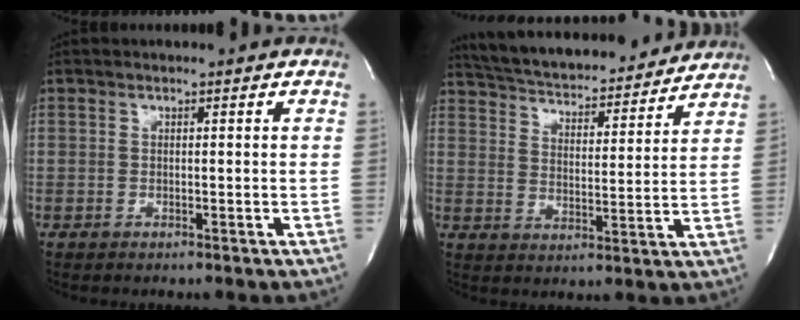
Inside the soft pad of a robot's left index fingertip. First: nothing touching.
{"total": 19.8, "force": [18.4, 3.8, 6.3], "torque": [-0.108, 0.007, 0.261]}